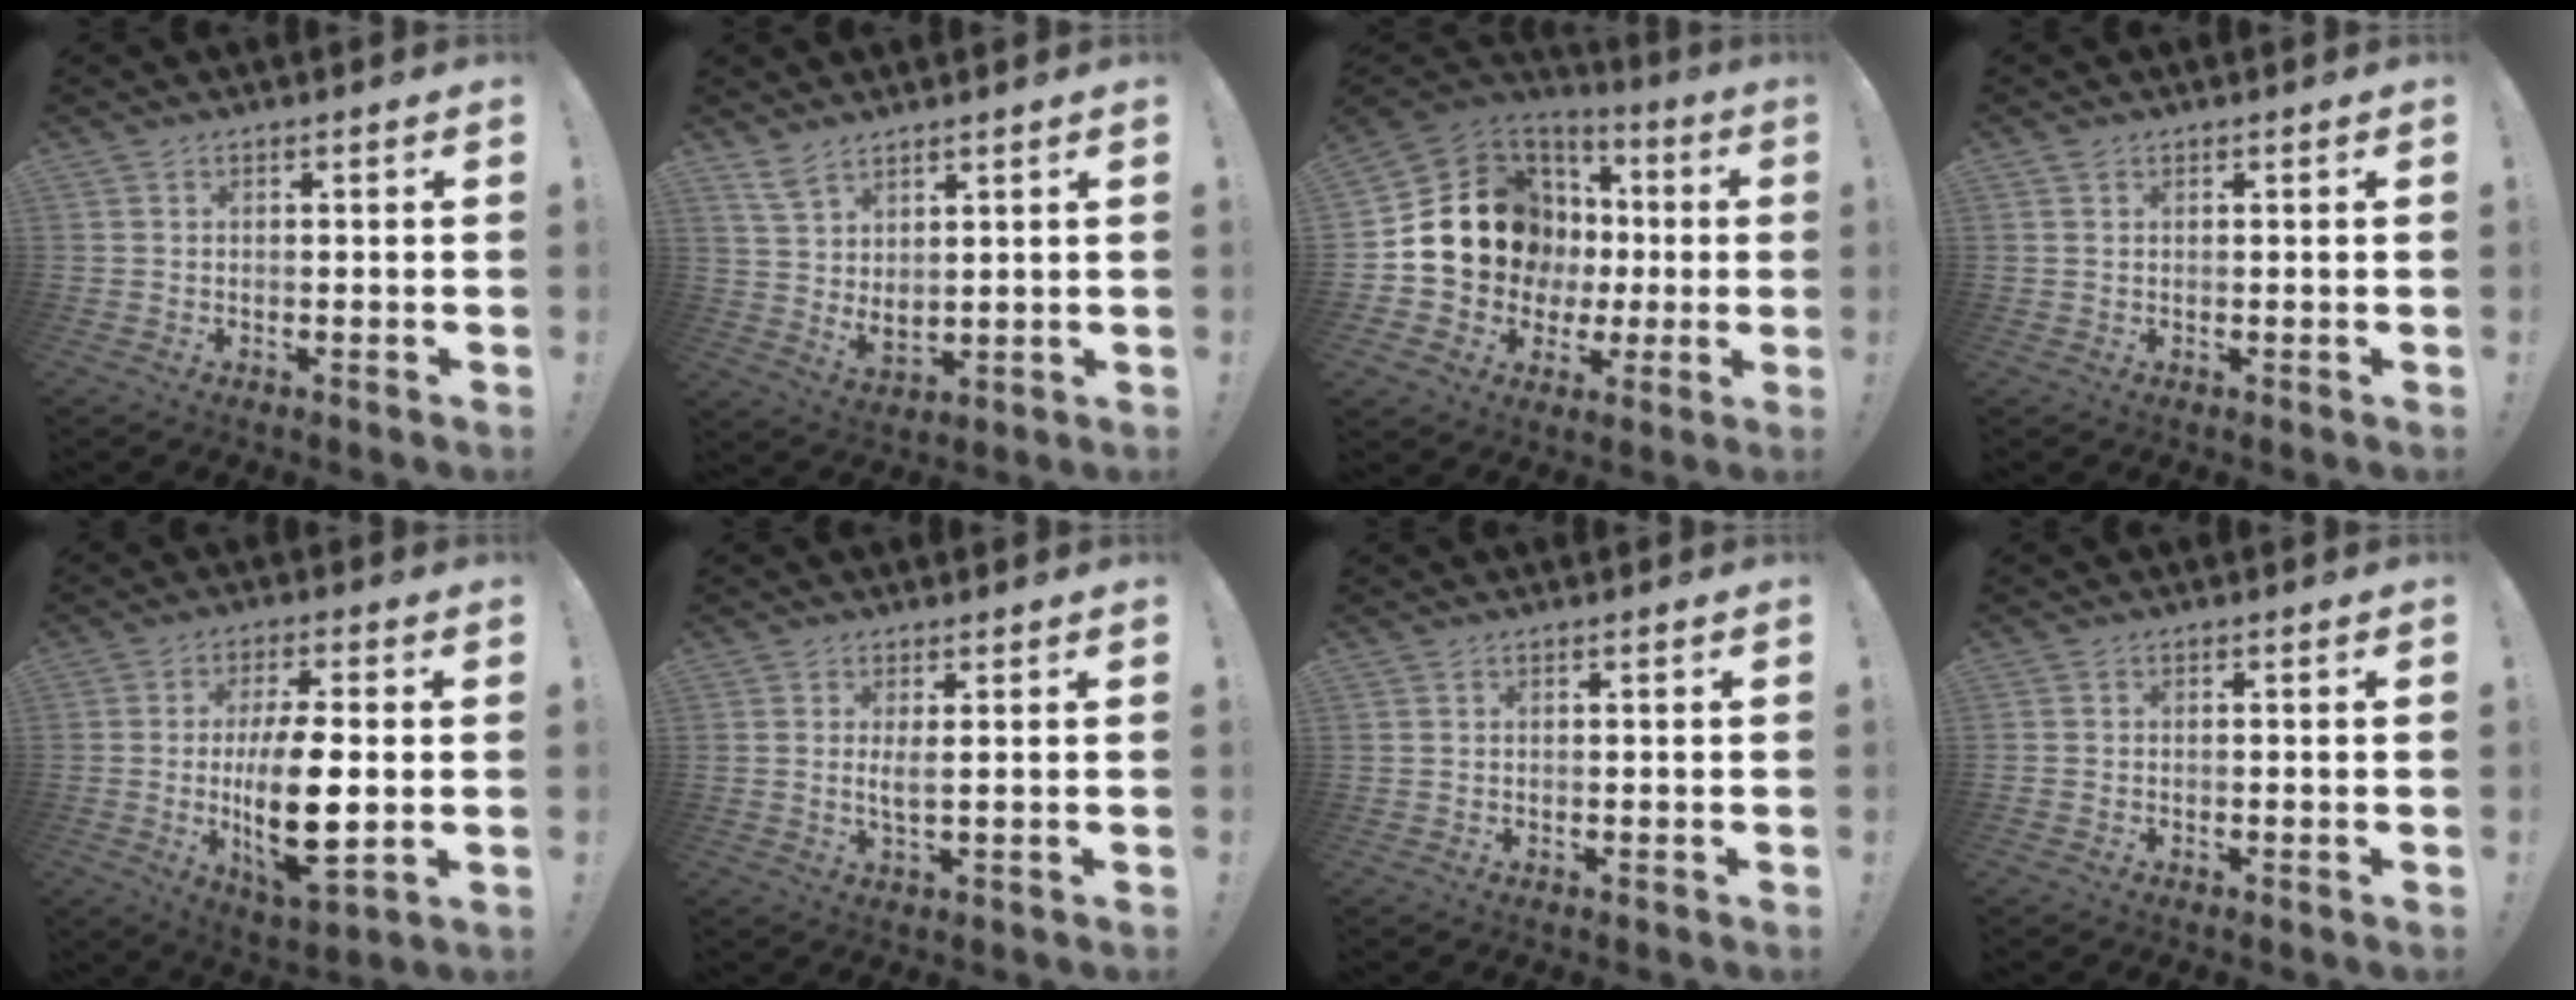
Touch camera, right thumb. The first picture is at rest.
{"total": 6.7, "force": [5.4, 2.0, 3.5], "torque": [-0.067, -0.035, 0.103]}
{"total": 17.9, "force": [2.6, 15.4, 8.9], "torque": [-0.139, -0.009, 0.085]}
{"total": 0.8, "force": [0.7, 0.4, 0.3], "torque": [0.001, -0.003, 0.011]}
{"total": 16.0, "force": [-1.3, 5.3, 15.0], "torque": [-0.273, -0.013, -0.022]}
{"total": 2.8, "force": [0.7, 0.2, 2.7], "torque": [-0.040, -0.010, 0.010]}
{"total": 0.0}
{"total": 0.7, "force": [-0.6, -0.1, 0.2], "torque": [-0.005, 0.000, -0.011]}